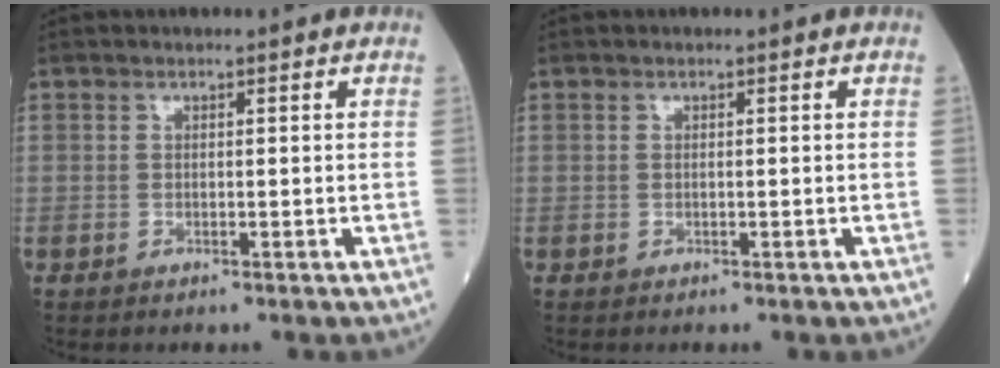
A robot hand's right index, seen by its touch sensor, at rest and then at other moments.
{"total": 0.0}